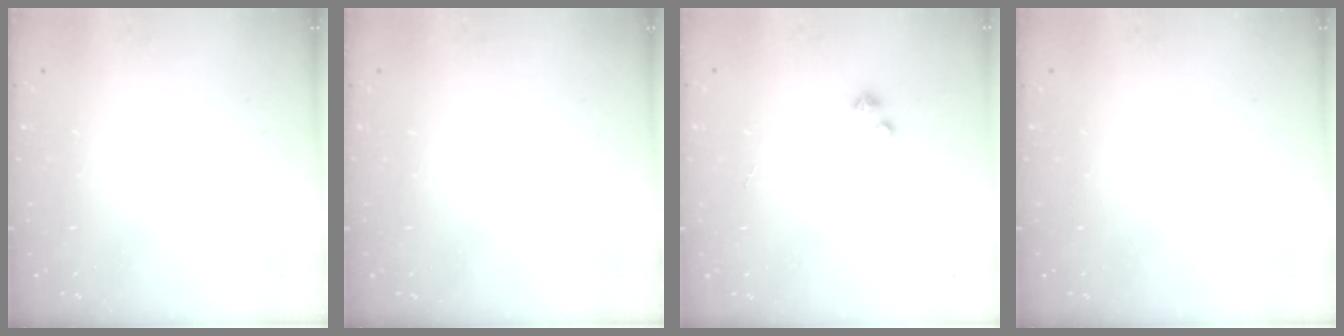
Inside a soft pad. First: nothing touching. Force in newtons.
{"total": 0.0}
{"total": 1.4, "press": 1.4, "slide": 0.2}
{"total": 0.0}